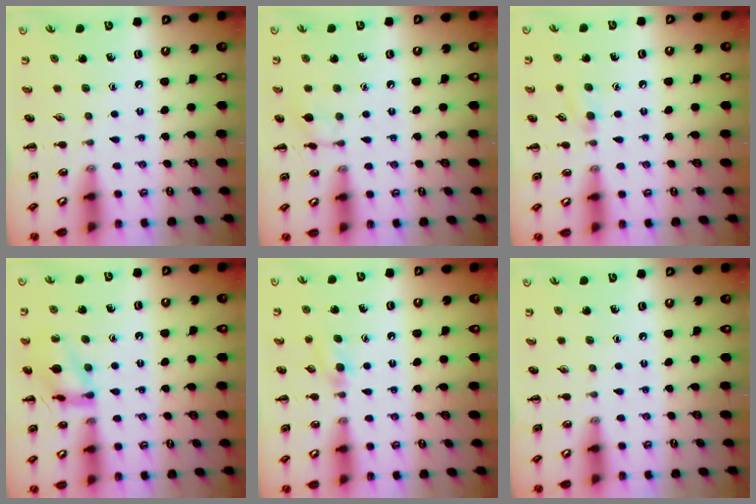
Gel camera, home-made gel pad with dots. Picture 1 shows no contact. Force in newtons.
{"total": 7.1, "press": 6.8, "slide": 2.0}
{"total": 5.3, "press": 5.0, "slide": 1.9}
{"total": 12.6, "press": 12.6, "slide": 0.6}
{"total": 5.1, "press": 4.8, "slide": 1.8}
{"total": 0.0}